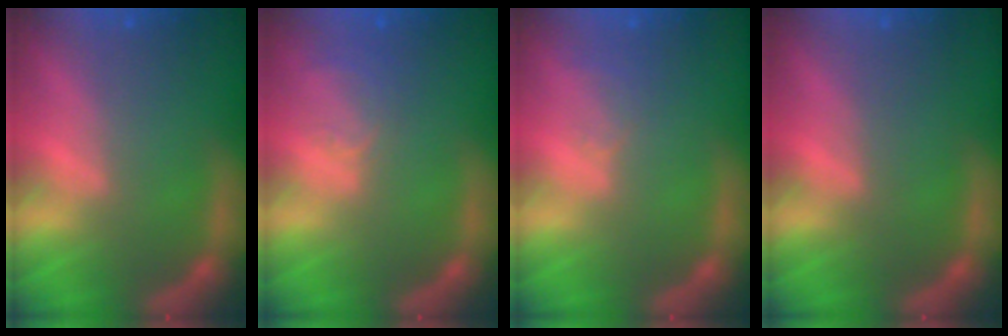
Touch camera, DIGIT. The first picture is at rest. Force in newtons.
{"total": 2.5}
{"total": 1.5}
{"total": 0.0}